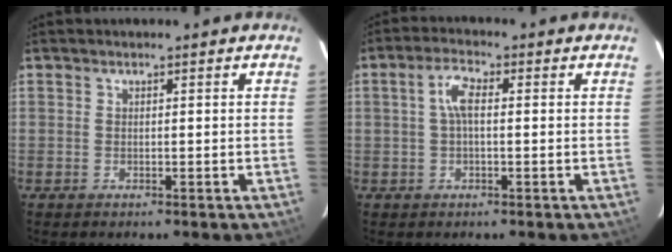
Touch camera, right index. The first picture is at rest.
{"total": 4.1, "force": [0.4, 1.6, 3.7], "torque": [-0.075, 0.010, 0.008]}